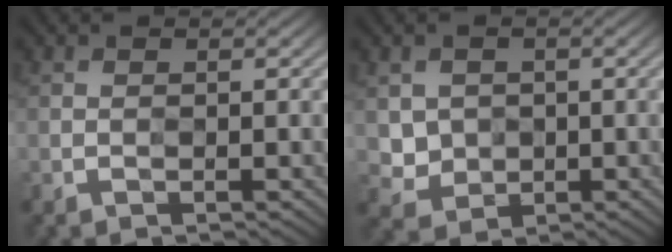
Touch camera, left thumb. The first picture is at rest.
{"total": 3.4, "force": [1.8, 2.8, -0.7], "torque": [-0.005, -0.008, 0.032]}